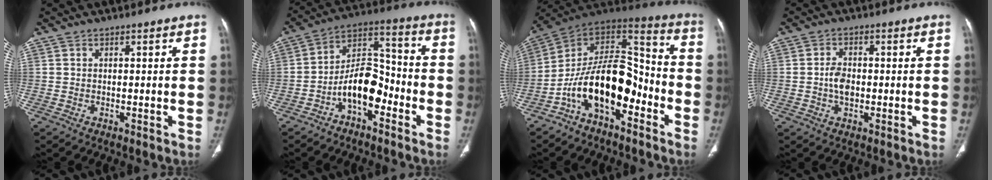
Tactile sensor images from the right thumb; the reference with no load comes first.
{"total": 11.6, "force": [-5.0, 6.4, 8.3], "torque": [-0.122, 0.066, -0.092]}
{"total": 18.2, "force": [-7.5, 9.6, 13.5], "torque": [-0.202, 0.093, -0.135]}
{"total": 3.9, "force": [-0.5, 2.5, 2.9], "torque": [-0.048, 0.009, -0.012]}